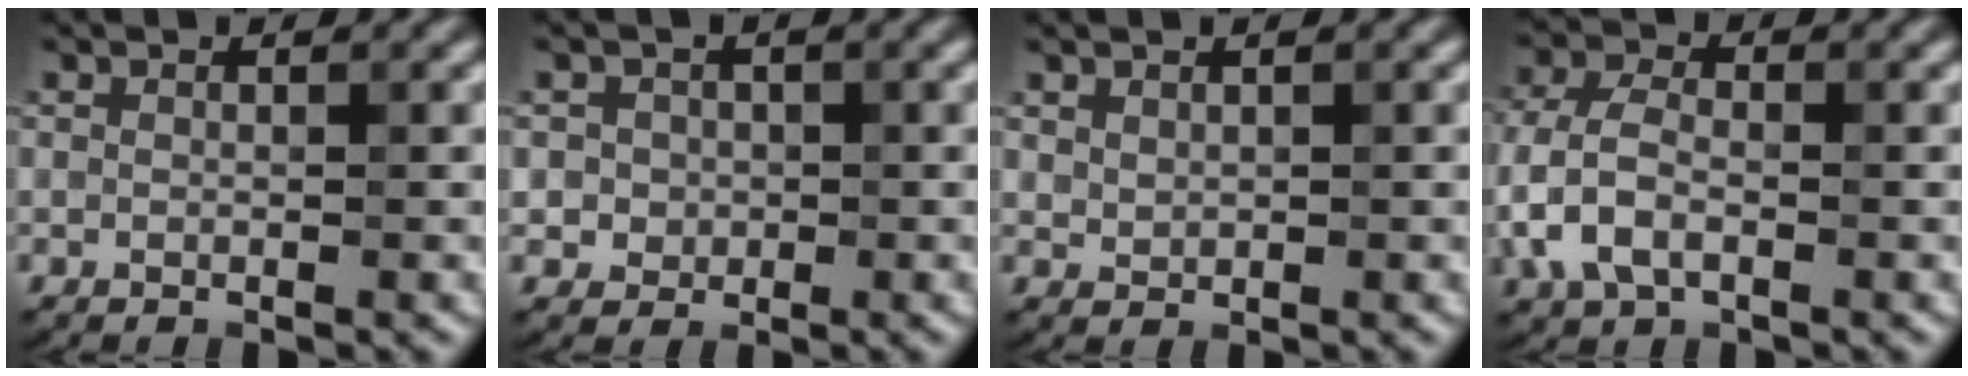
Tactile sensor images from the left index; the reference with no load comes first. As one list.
[{"total": 3.2, "force": [0.6, 3.0, 1.0], "torque": [-0.002, 0.020, 0.003]}, {"total": 0.9, "force": [0.7, 0.4, 0.3], "torque": [-0.010, -0.003, 0.024]}, {"total": 4.5, "force": [-1.3, 2.6, 3.4], "torque": [-0.085, 0.006, -0.033]}]